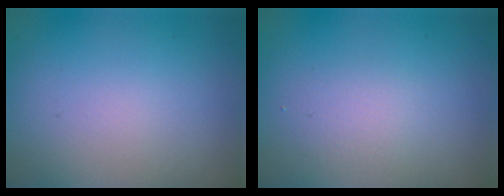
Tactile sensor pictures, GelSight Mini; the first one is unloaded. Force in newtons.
{"total": 1.4, "press": 1.4, "slide": 0.1}